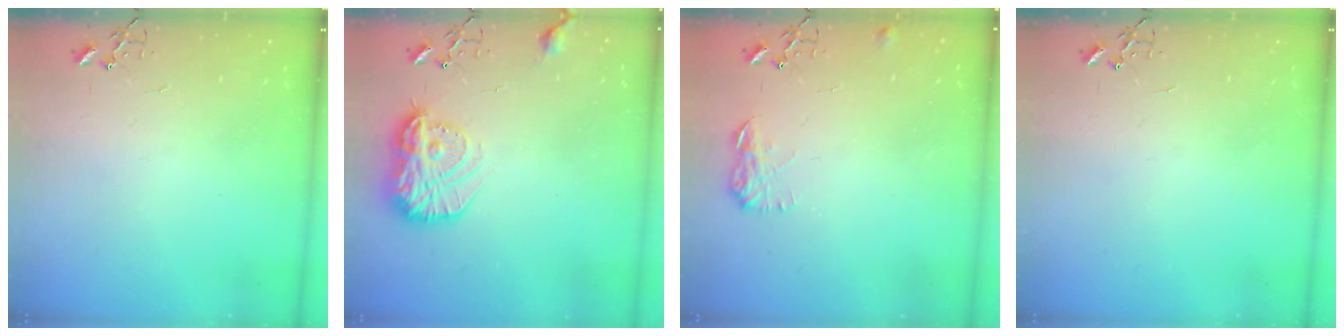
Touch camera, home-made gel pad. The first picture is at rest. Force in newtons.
{"total": 17.2, "press": 17.2, "slide": 1.1}
{"total": 8.2, "press": 8.2, "slide": 0.4}
{"total": 0.0}